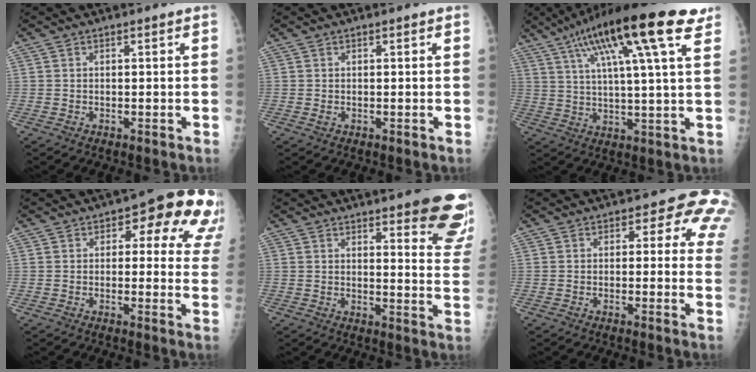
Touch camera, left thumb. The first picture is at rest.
{"total": 0.7, "force": [0.0, 0.4, 0.5], "torque": [-0.006, 0.002, 0.002]}
{"total": 21.0, "force": [11.4, 3.4, 17.3], "torque": [-0.281, -0.004, 0.177]}
{"total": 14.1, "force": [6.5, 7.1, 10.4], "torque": [-0.062, -0.016, 0.058]}
{"total": 15.8, "force": [11.0, 3.9, 10.7], "torque": [-0.096, -0.067, 0.119]}
{"total": 8.5, "force": [3.7, 4.7, 6.0], "torque": [-0.019, -0.011, 0.020]}